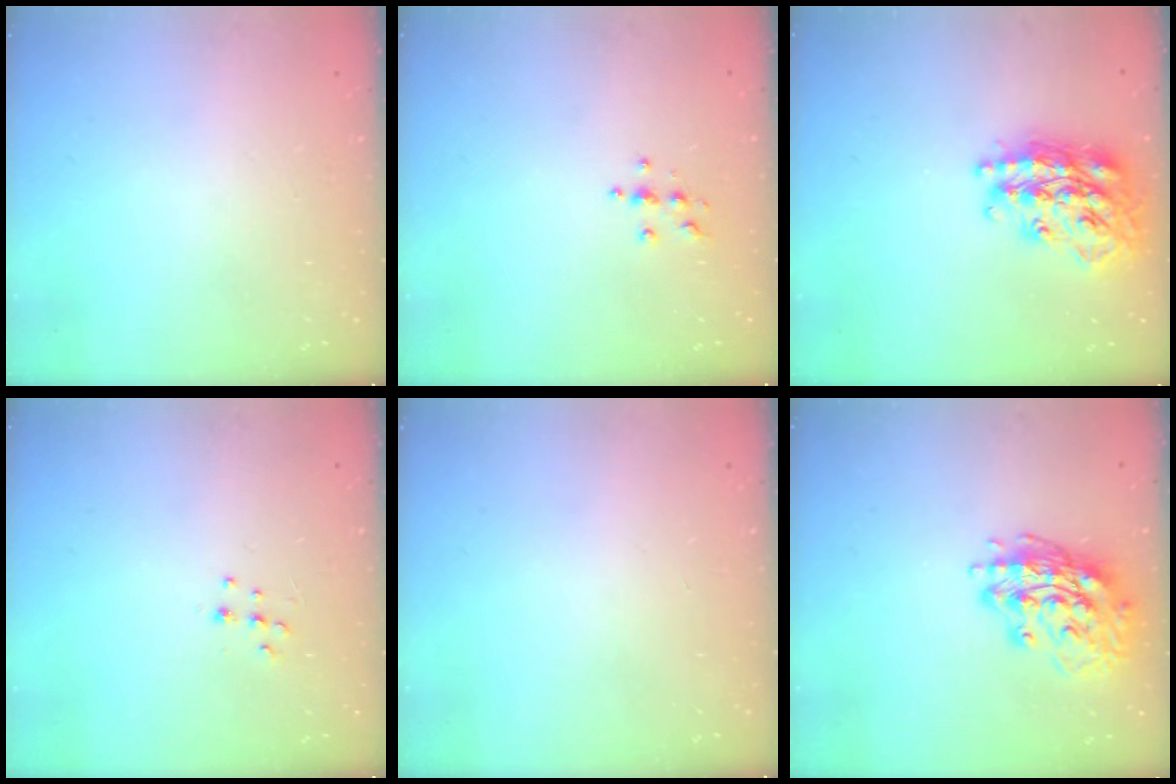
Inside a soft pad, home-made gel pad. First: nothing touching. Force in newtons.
{"total": 3.9, "press": 3.8, "slide": 0.5}
{"total": 23.2, "press": 23.2, "slide": 1.8}
{"total": 5.3, "press": 5.2, "slide": 0.7}
{"total": 0.0}
{"total": 16.3, "press": 16.1, "slide": 2.8}